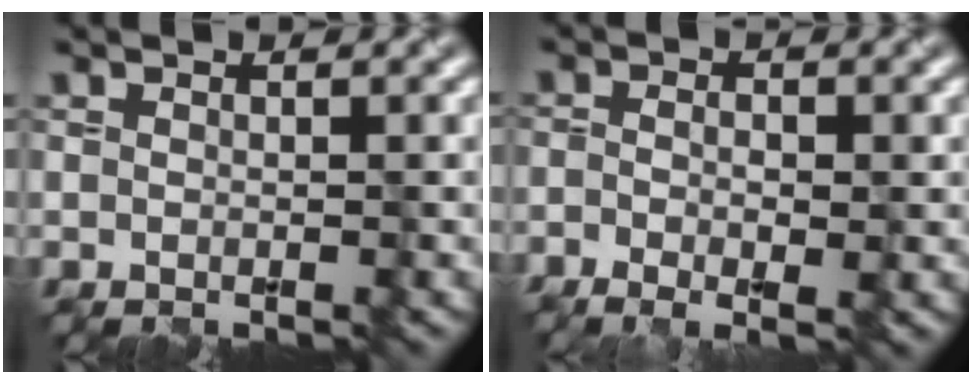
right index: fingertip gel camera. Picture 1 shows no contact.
{"total": 2.8, "force": [-1.6, 0.6, 2.2], "torque": [-0.044, 0.000, -0.019]}